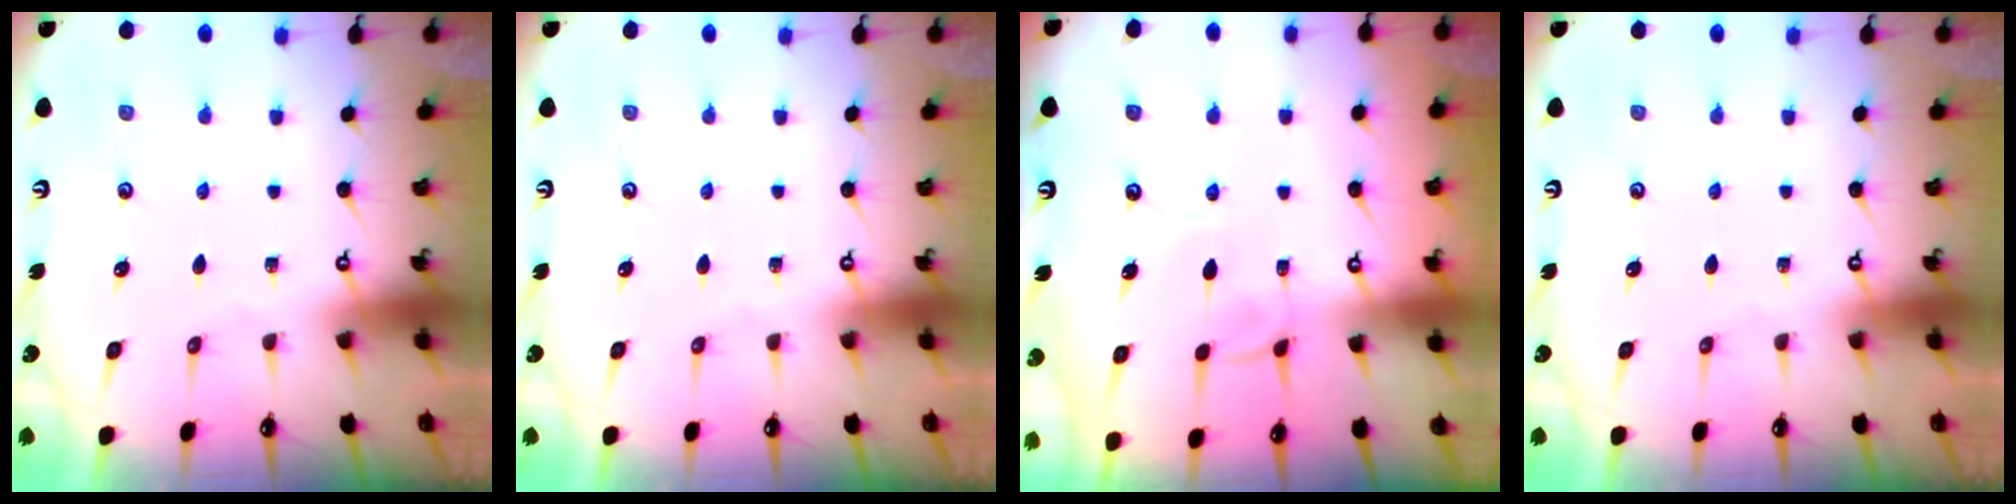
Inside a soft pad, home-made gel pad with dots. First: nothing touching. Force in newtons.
{"total": 0.0}
{"total": 3.8, "press": 3.8, "slide": 0.2}
{"total": 0.0}